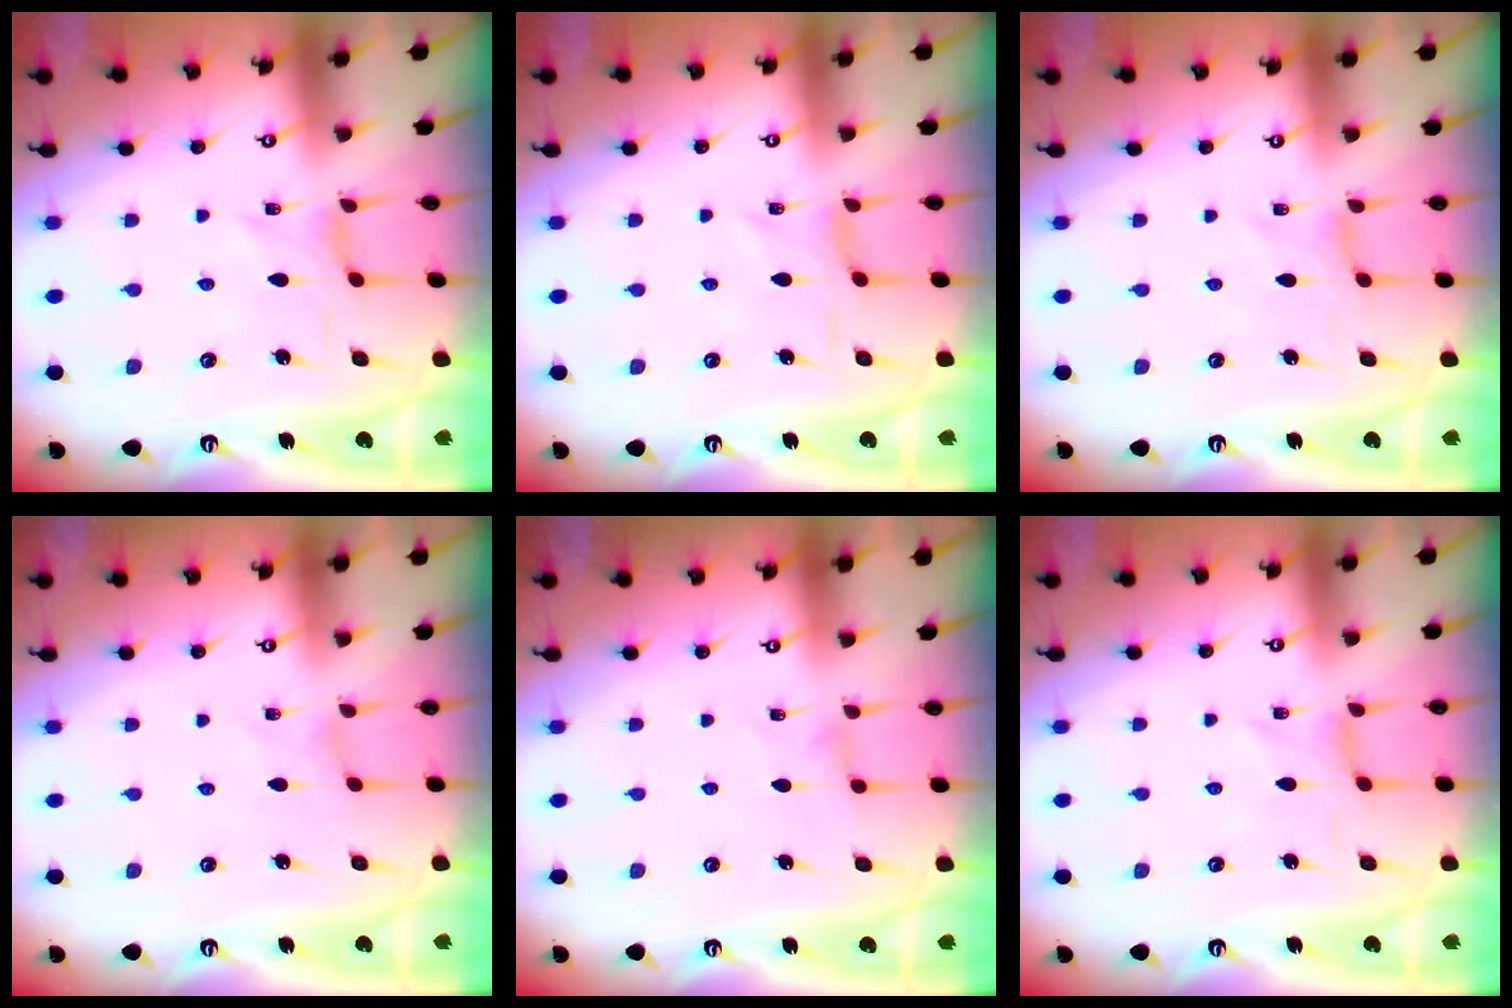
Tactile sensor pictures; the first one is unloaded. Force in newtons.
{"total": 1.9, "press": 1.8, "slide": 0.5}
{"total": 0.0}
{"total": 0.0}
{"total": 0.9, "press": 0.8, "slide": 0.3}
{"total": 0.0}